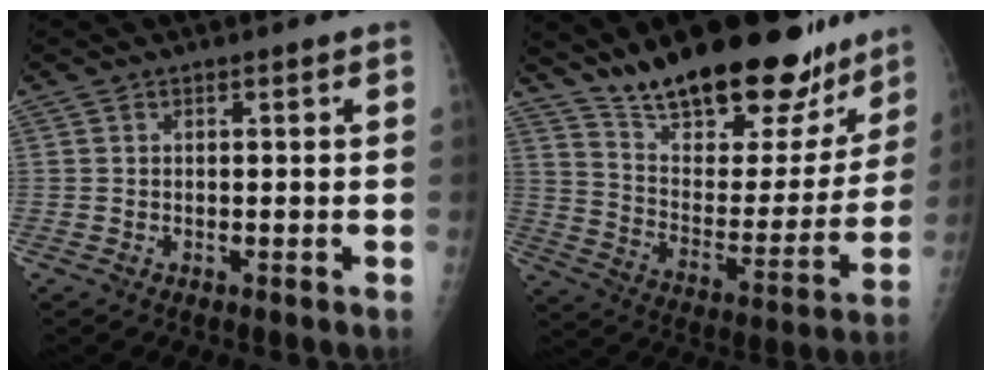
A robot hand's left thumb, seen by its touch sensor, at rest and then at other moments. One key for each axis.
{"total": 28.9, "fx": 22.2, "fy": 10.6, "fz": 15.1, "tx": -0.192, "ty": -0.097, "tz": 0.334}